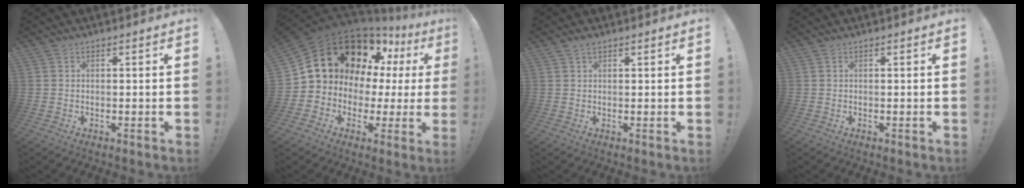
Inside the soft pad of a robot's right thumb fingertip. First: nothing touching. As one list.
[{"total": 19.2, "force": [9.0, 13.7, 9.9], "torque": [-0.152, -0.049, 0.193]}, {"total": 1.5, "force": [1.0, 0.6, 0.9], "torque": [-0.019, 0.001, 0.019]}, {"total": 0.0}]